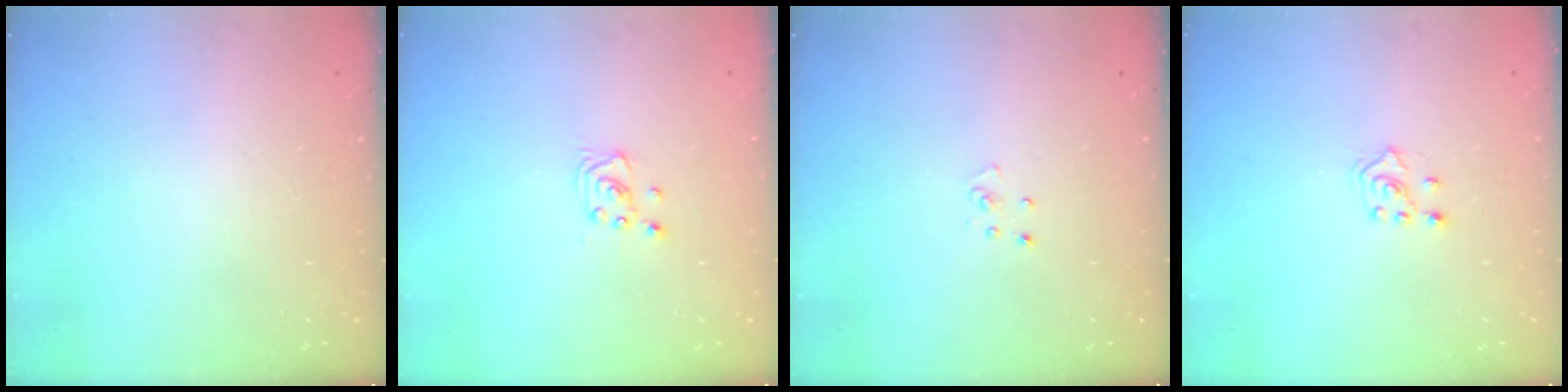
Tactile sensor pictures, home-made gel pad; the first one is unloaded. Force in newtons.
{"total": 2.2, "press": 2.2, "slide": 0.2}
{"total": 2.5, "press": 2.5, "slide": 0.3}
{"total": 4.0, "press": 3.9, "slide": 1.0}